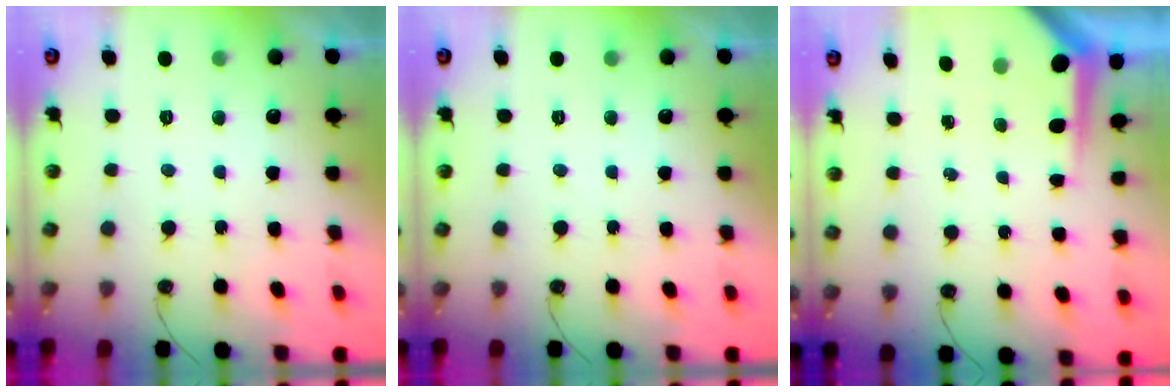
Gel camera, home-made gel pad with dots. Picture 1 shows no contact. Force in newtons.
{"total": 0.0}
{"total": 4.5, "press": 4.5, "slide": 0.3}